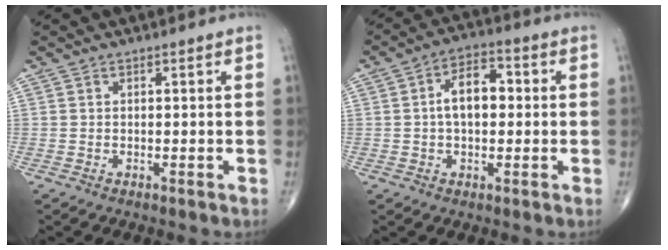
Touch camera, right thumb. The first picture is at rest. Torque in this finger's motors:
{"motor_torque": [0.07, 1.74, 0.69, -0.20, 0.08]}